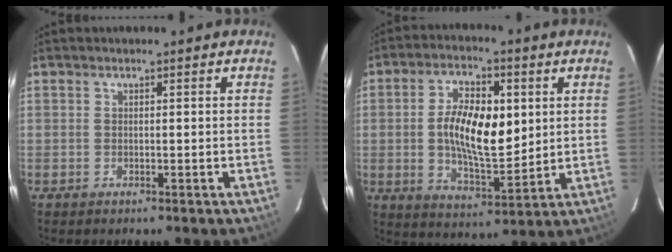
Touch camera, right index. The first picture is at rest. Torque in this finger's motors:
{"motor_torque": [0.63, 0.06, 0.54, 0.20]}